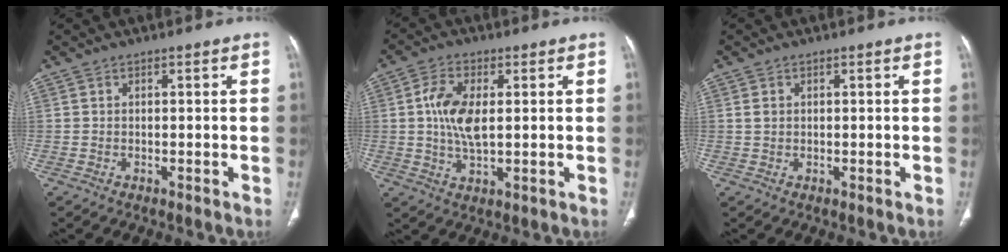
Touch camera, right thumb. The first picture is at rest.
{"total": 8.2, "force": [1.0, 3.9, 7.2], "torque": [-0.148, -0.005, 0.018]}
{"total": 1.1, "force": [0.3, 0.8, 0.6], "torque": [-0.012, 0.001, 0.007]}